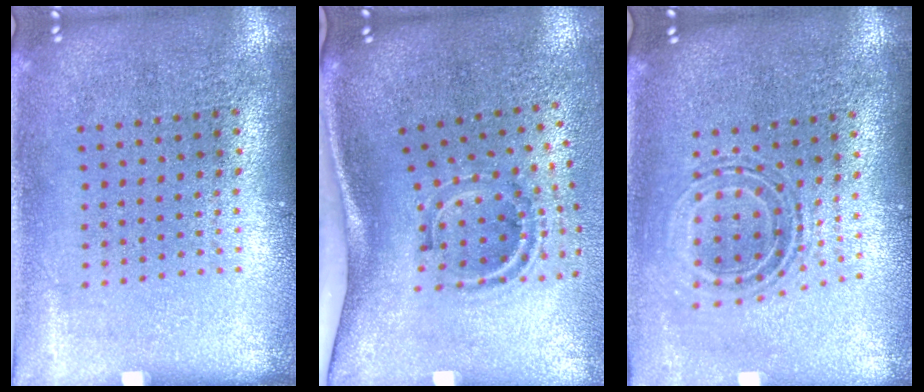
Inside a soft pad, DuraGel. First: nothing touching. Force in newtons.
{"total": 2.1, "press": 1.2, "slide": 1.7}
{"total": 0.8, "press": 0.8, "slide": 0.3}